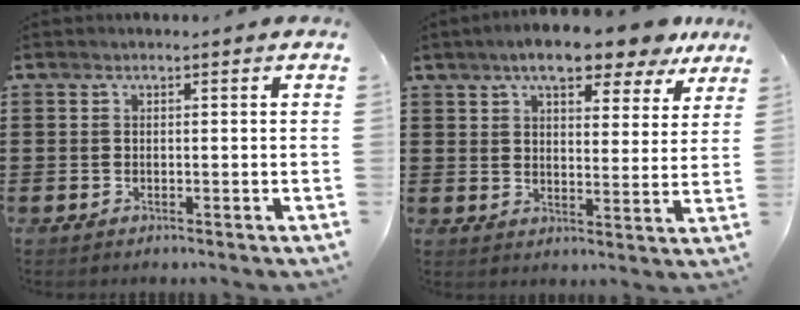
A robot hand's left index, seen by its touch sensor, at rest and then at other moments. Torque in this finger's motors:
{"motor_torque": [2.14, 0.00, 1.05, 0.21]}